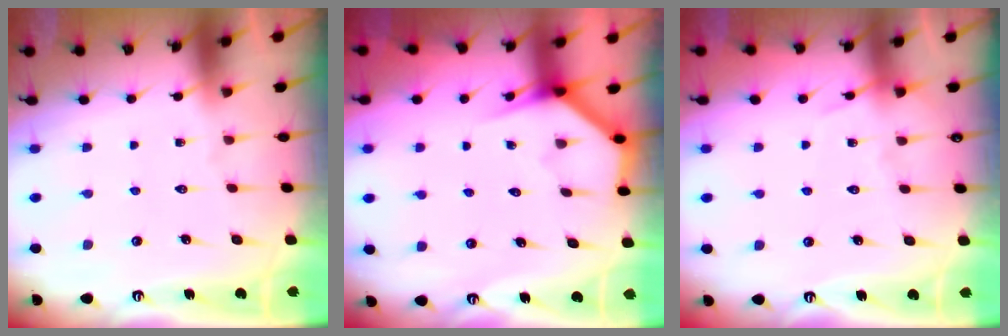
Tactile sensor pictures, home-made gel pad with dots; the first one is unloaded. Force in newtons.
{"total": 3.9, "press": 3.9, "slide": 0.3}
{"total": 4.9, "press": 4.9, "slide": 0.6}